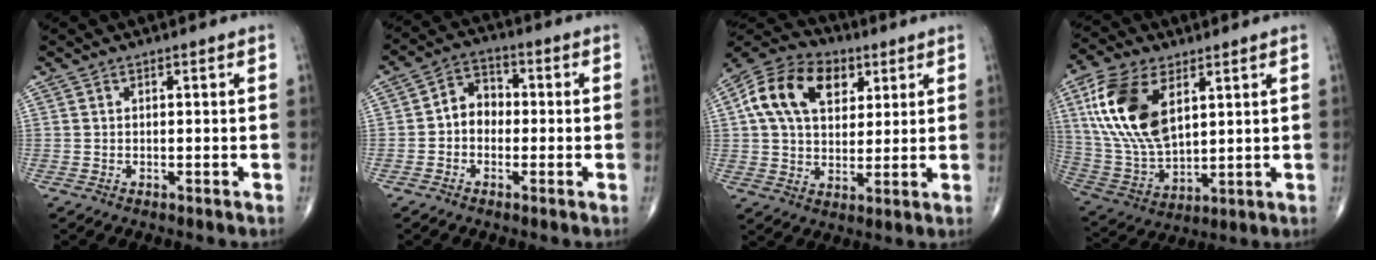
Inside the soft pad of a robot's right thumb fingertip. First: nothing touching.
{"total": 5.9, "force": [-0.8, 4.8, 3.4], "torque": [-0.031, 0.026, -0.028]}
{"total": 16.7, "force": [5.7, 11.3, 11.0], "torque": [-0.181, 0.003, 0.093]}
{"total": 18.2, "force": [6.4, 9.9, 13.9], "torque": [-0.272, -0.020, 0.129]}